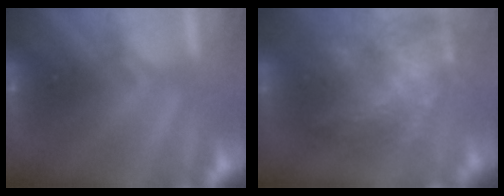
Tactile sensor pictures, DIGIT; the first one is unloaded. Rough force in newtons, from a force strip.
{"total": 9.3}